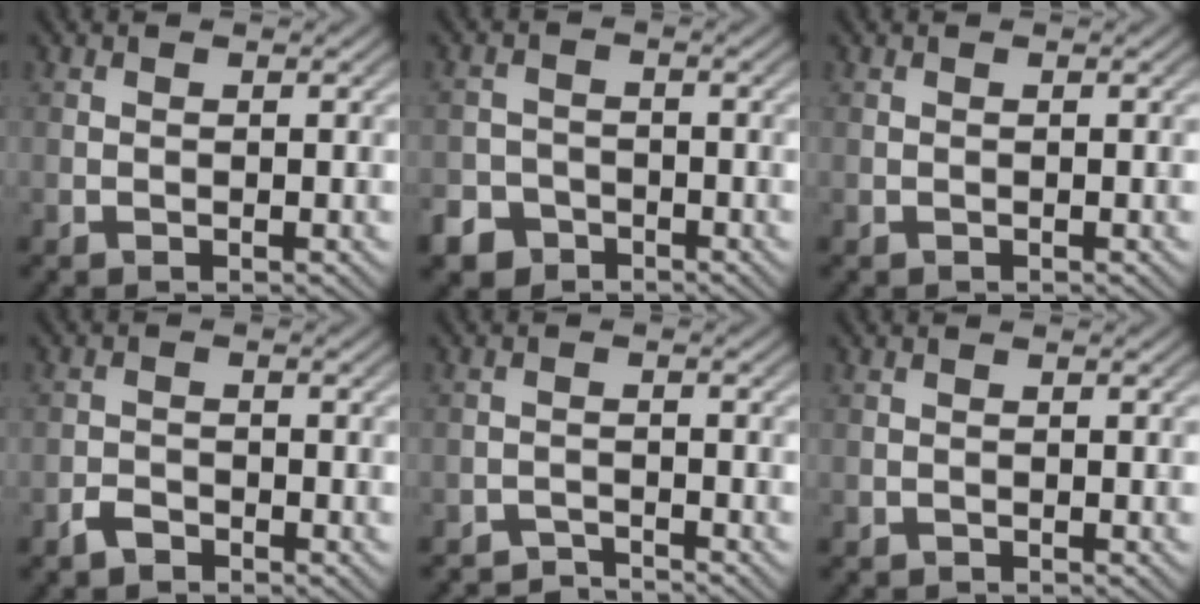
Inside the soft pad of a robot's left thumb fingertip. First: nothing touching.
{"total": 4.3, "force": [-3.2, 2.7, 0.9], "torque": [-0.014, -0.001, -0.060]}
{"total": 0.0}
{"total": 2.0, "force": [-1.7, 0.8, 0.7], "torque": [-0.011, 0.003, -0.039]}
{"total": 2.5, "force": [-2.5, 0.2, 0.1], "torque": [0.004, 0.001, -0.050]}
{"total": 0.5, "force": [-0.5, 0.0, 0.0], "torque": [0.002, 0.000, -0.012]}